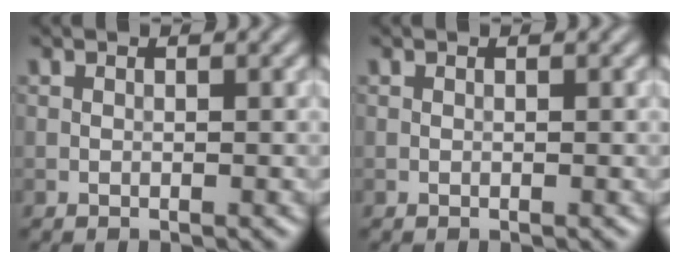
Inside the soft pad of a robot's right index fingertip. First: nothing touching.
{"total": 0.0}